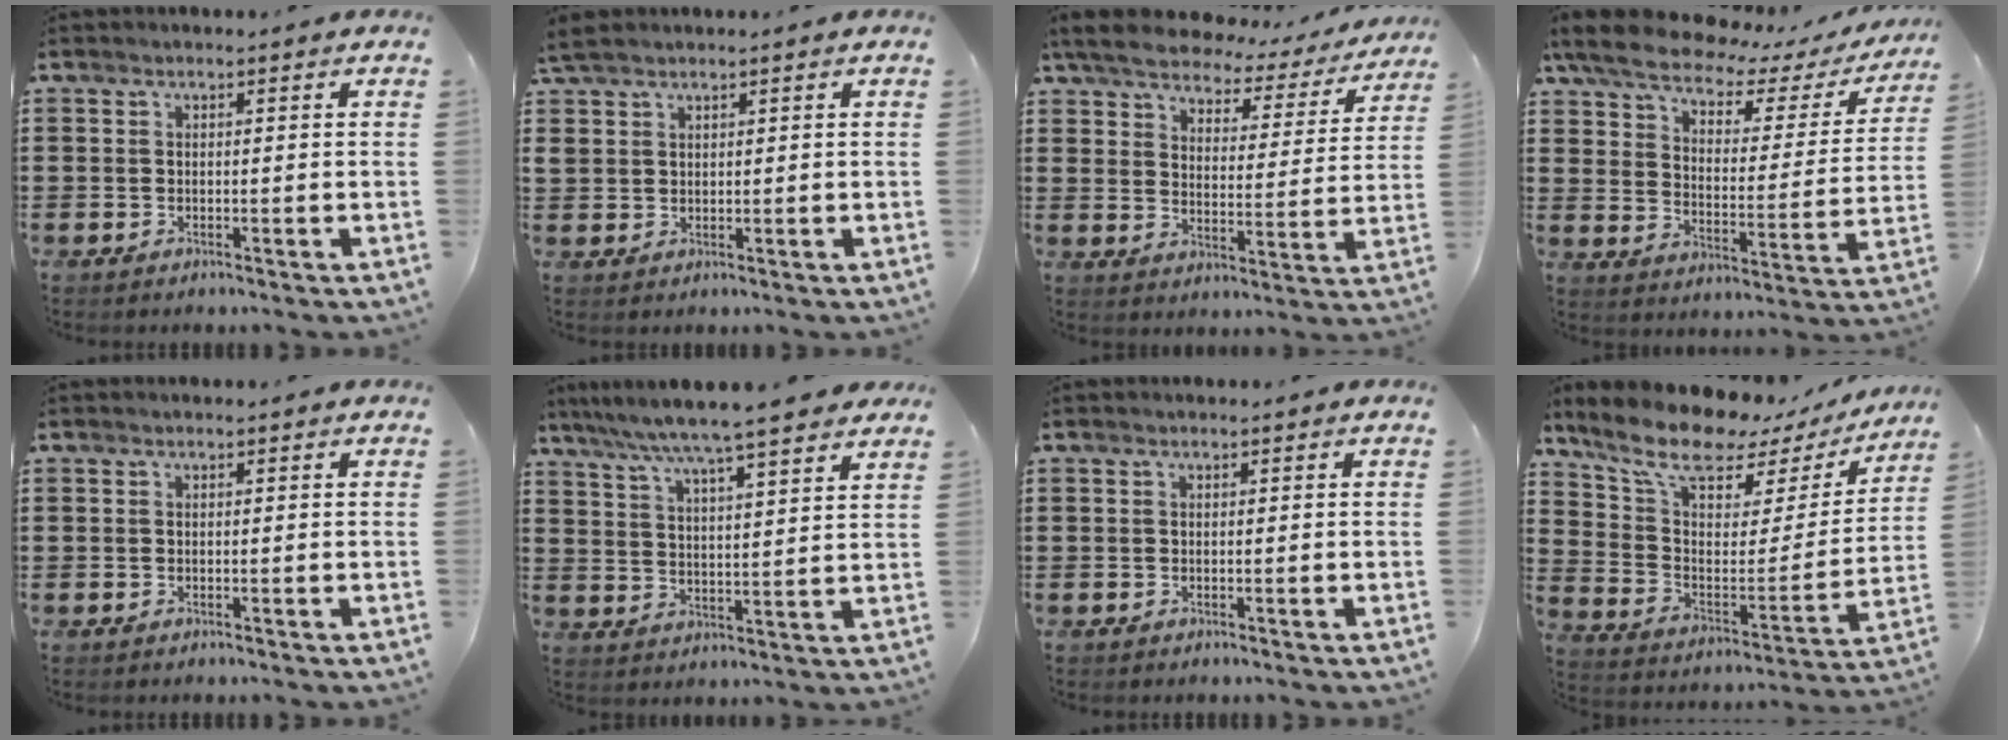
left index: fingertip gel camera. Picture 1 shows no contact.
{"total": 2.7, "force": [2.2, 1.5, 0.7], "torque": [-0.022, 0.008, 0.042]}
{"total": 5.3, "force": [4.9, 1.2, 1.5], "torque": [-0.056, -0.028, 0.082]}
{"total": 6.9, "force": [5.7, 2.3, 3.1], "torque": [-0.086, -0.029, 0.097]}
{"total": 0.0}
{"total": 6.5, "force": [5.8, -0.4, 3.0], "torque": [-0.083, -0.031, 0.096]}
{"total": 0.0}
{"total": 11.3, "force": [9.2, 3.3, 5.6], "torque": [-0.135, -0.060, 0.158]}